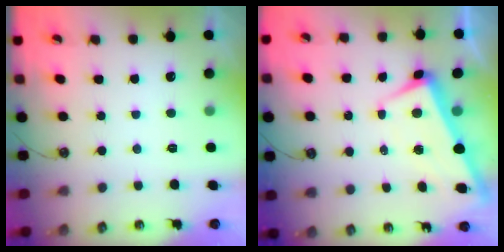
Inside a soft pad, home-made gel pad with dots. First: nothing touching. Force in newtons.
{"total": 1.0, "press": 0.7, "slide": 0.7}